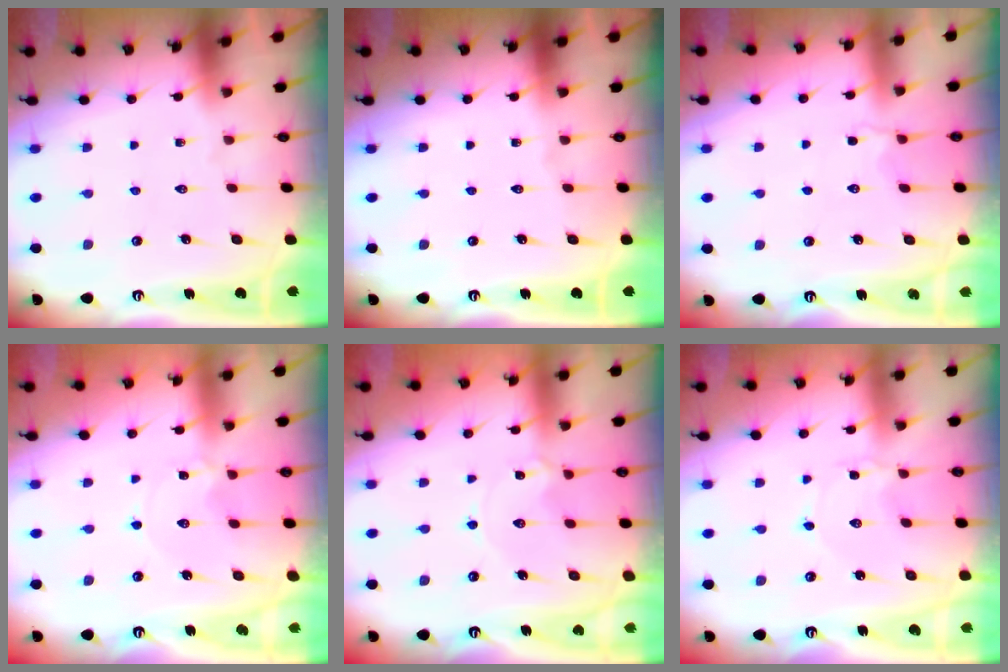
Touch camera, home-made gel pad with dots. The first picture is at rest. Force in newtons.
{"total": 0.0}
{"total": 2.3, "press": 2.0, "slide": 1.2}
{"total": 1.6, "press": 1.5, "slide": 0.2}
{"total": 2.4, "press": 2.4, "slide": 0.3}
{"total": 1.8, "press": 1.7, "slide": 0.3}